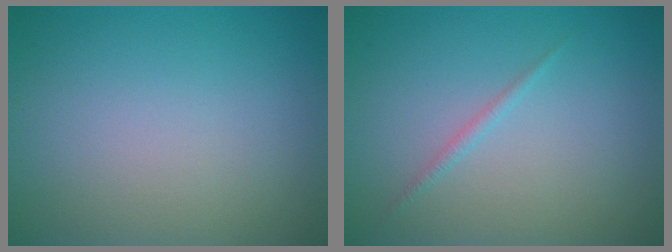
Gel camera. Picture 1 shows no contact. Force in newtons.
{"total": 0.7, "press": 0.7, "slide": 0.1}